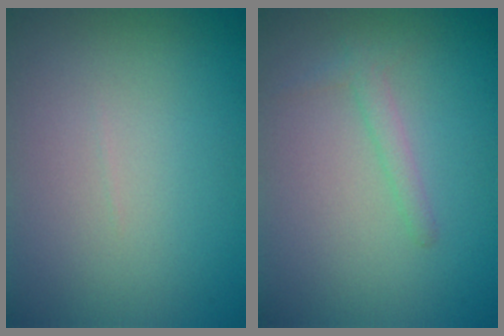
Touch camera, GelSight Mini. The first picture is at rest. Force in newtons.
{"total": 1.3, "press": 1.3, "slide": 0.0}